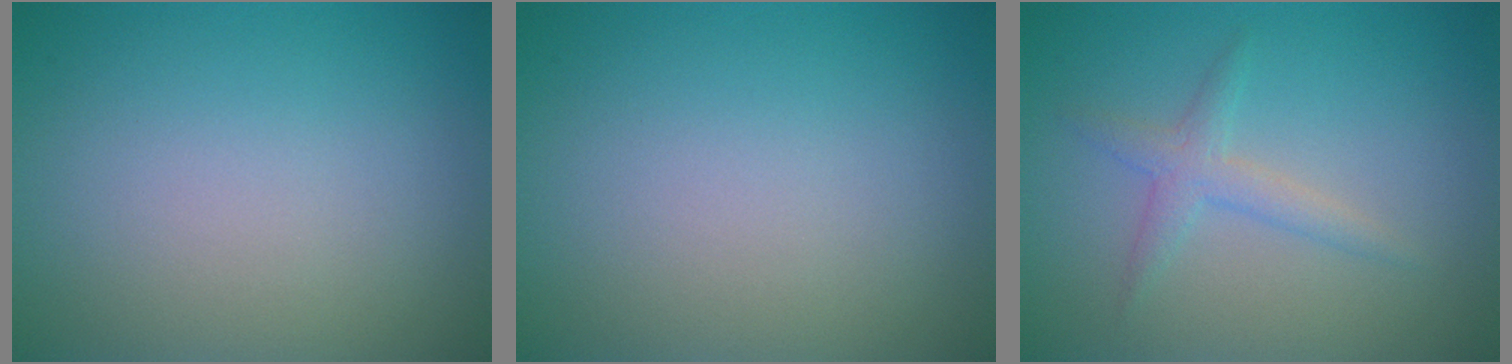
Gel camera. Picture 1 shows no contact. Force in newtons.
{"total": 0.0}
{"total": 1.9, "press": 1.9, "slide": 0.1}